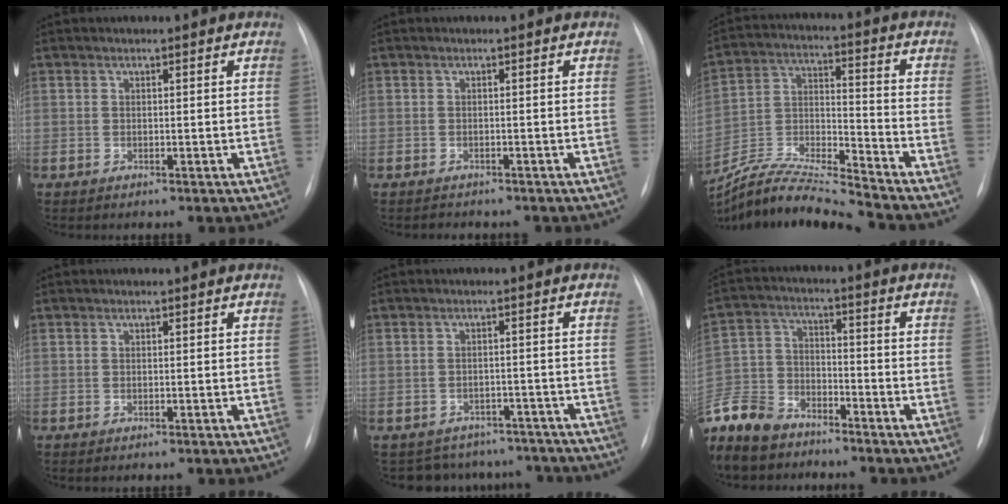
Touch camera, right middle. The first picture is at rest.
{"total": 2.1, "force": [-1.9, 0.8, 0.5], "torque": [-0.010, -0.003, -0.021]}
{"total": 14.0, "force": [-13.4, -1.4, 3.9], "torque": [-0.077, 0.008, -0.254]}
{"total": 1.0, "force": [-0.8, -0.1, 0.6], "torque": [-0.006, 0.000, -0.009]}
{"total": 9.7, "force": [-8.8, 4.2, 0.3], "torque": [0.003, 0.024, -0.101]}
{"total": 12.5, "force": [-10.8, 5.3, 3.4], "torque": [-0.086, -0.001, -0.209]}